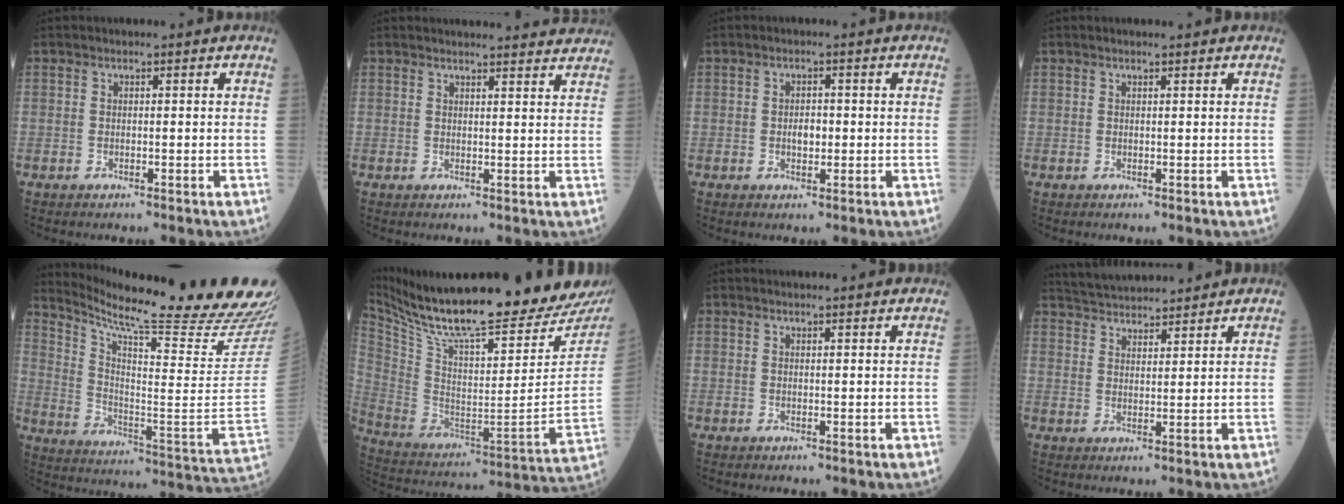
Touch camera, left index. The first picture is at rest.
{"total": 13.0, "force": [12.6, 1.2, 2.9], "torque": [-0.015, -0.004, 0.130]}
{"total": 2.1, "force": [-0.1, 1.2, 1.7], "torque": [-0.029, 0.002, -0.001]}
{"total": 1.0, "force": [0.9, 0.0, 0.5], "torque": [-0.010, 0.006, 0.016]}
{"total": 28.4, "force": [24.5, -0.9, 14.3], "torque": [-0.241, -0.111, 0.342]}
{"total": 30.7, "force": [26.7, 2.9, 14.9], "torque": [-0.268, -0.097, 0.388]}
{"total": 4.6, "force": [4.4, 0.5, 1.5], "torque": [-0.019, 0.022, 0.048]}
{"total": 9.4, "force": [9.0, 1.0, 2.2], "torque": [-0.046, 0.029, 0.147]}